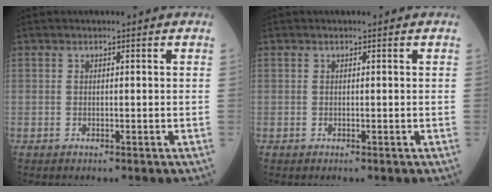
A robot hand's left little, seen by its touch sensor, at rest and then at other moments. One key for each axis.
{"total": 0.0}